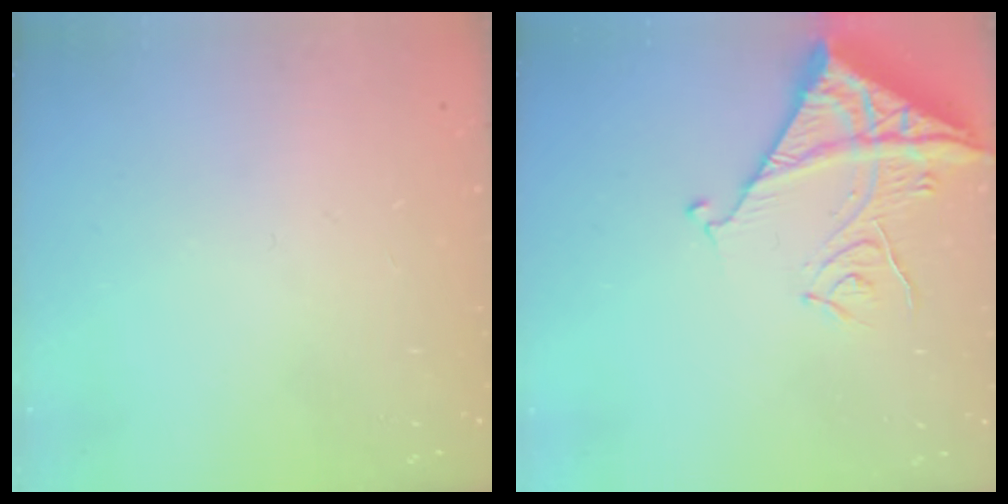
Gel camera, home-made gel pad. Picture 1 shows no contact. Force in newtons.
{"total": 13.7, "press": 13.6, "slide": 1.1}